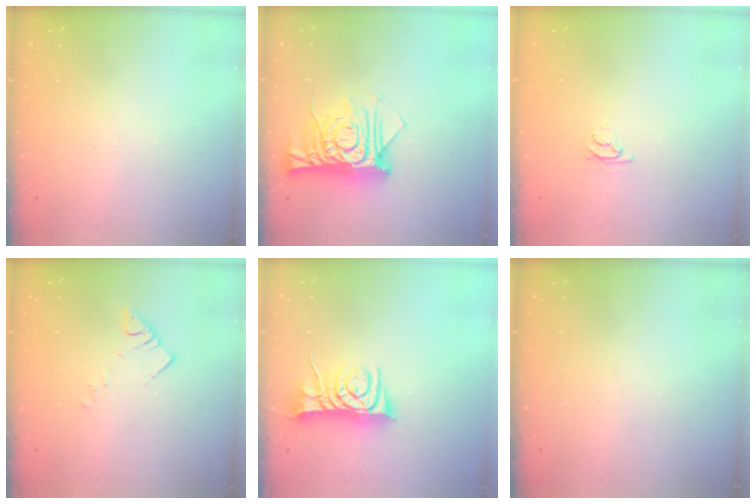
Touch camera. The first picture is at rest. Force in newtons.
{"total": 14.7, "press": 14.6, "slide": 1.8}
{"total": 3.1, "press": 3.0, "slide": 0.4}
{"total": 3.8, "press": 3.7, "slide": 0.5}
{"total": 9.1, "press": 9.1, "slide": 0.5}
{"total": 0.0}